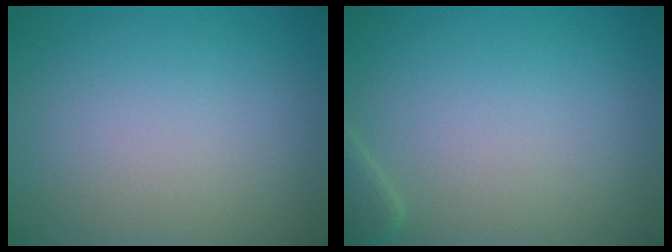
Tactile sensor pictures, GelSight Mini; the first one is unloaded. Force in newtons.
{"total": 1.2, "press": 1.2, "slide": 0.1}